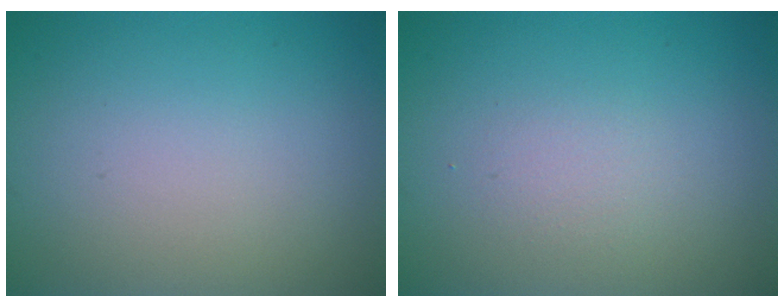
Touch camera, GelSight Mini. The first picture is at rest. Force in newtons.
{"total": 1.2, "press": 1.2, "slide": 0.1}